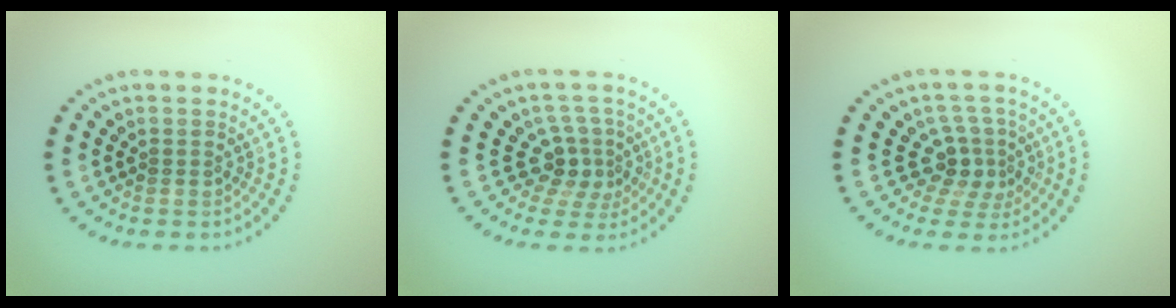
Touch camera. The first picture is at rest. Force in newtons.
{"total": 3.2, "press": 2.4, "slide": 2.1}
{"total": 3.2, "press": 2.4, "slide": 2.1}